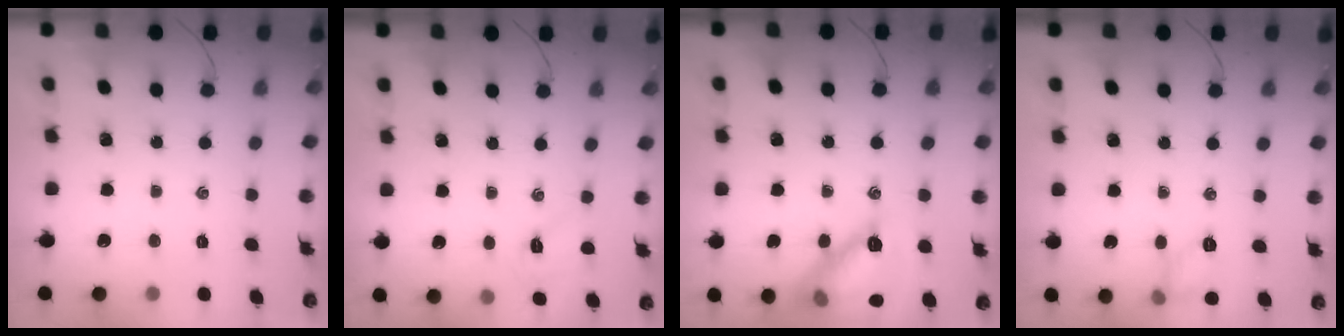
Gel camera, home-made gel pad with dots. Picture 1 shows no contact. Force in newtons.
{"total": 5.4, "press": 5.3, "slide": 1.0}
{"total": 15.4, "press": 15.4, "slide": 0.2}
{"total": 6.7, "press": 6.7, "slide": 0.8}